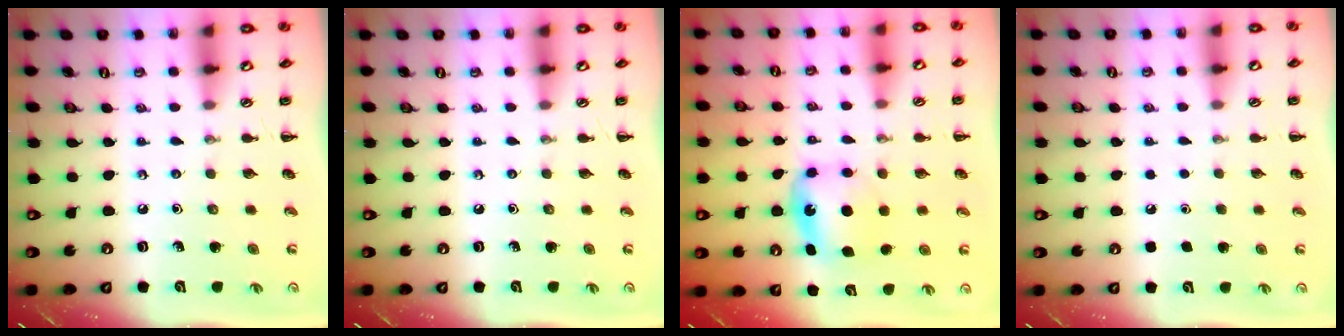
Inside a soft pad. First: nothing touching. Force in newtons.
{"total": 0.0}
{"total": 6.4, "press": 6.3, "slide": 0.9}
{"total": 1.8, "press": 1.8, "slide": 0.1}